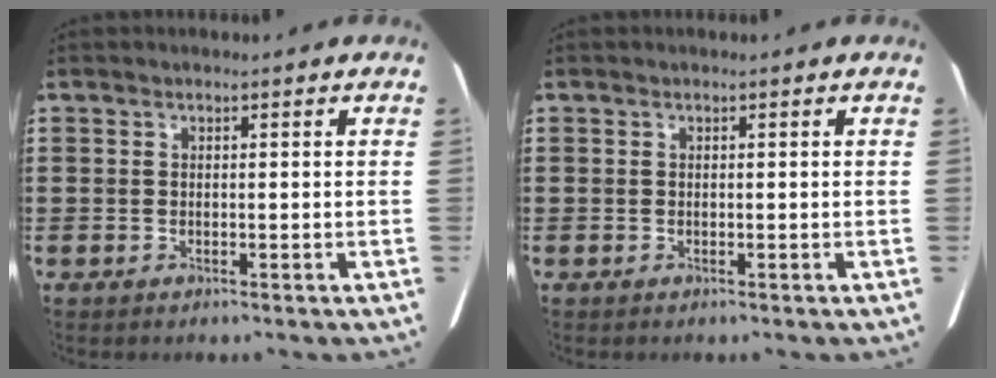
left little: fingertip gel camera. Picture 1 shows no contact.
{"total": 0.0}